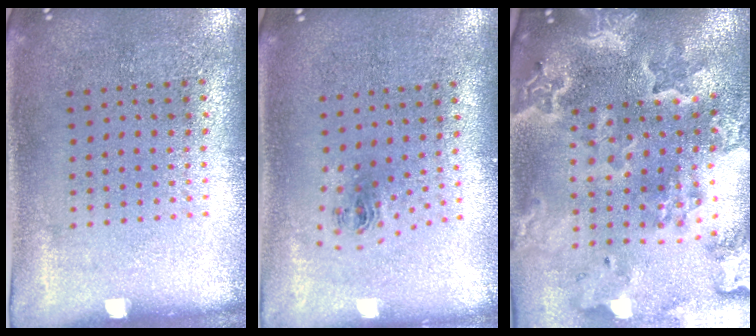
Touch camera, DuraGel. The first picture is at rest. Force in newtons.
{"total": 1.0, "press": 0.4, "slide": 0.9}
{"total": 4.5, "press": 3.7, "slide": 2.7}